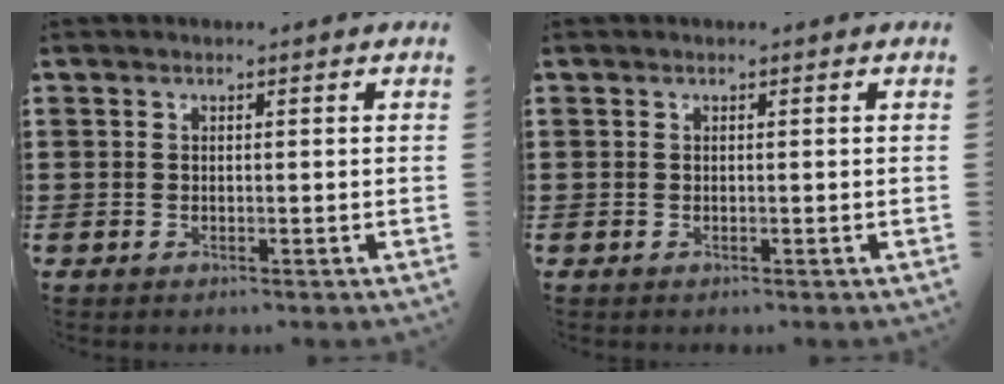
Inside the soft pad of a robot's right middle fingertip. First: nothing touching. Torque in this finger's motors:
{"motor_torque": [-0.23, -0.01, -0.06, -0.01]}